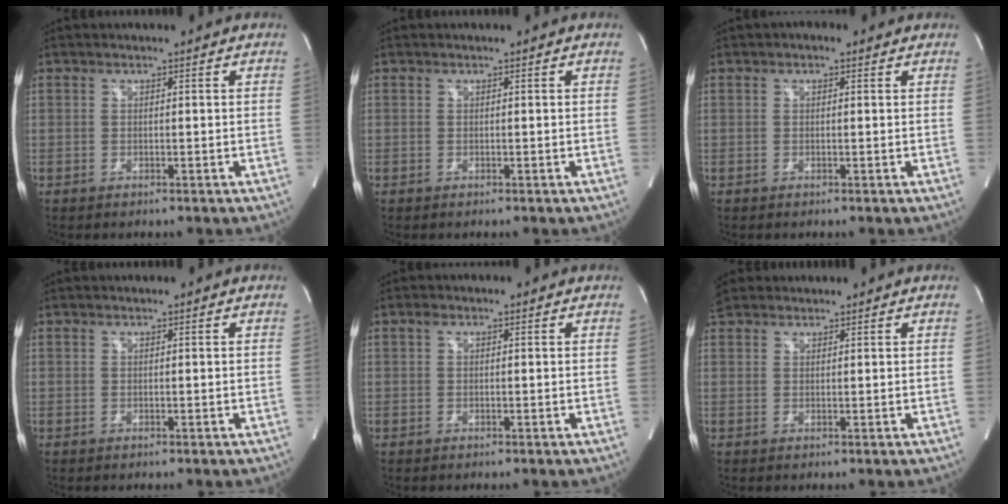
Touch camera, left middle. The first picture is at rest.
{"total": 0.0}
{"total": 1.2, "force": [0.6, 0.8, 0.7], "torque": [-0.018, 0.015, 0.005]}
{"total": 0.0}
{"total": 0.9, "force": [0.3, 0.5, 0.6], "torque": [-0.016, 0.010, 0.003]}
{"total": 3.6, "force": [3.1, 1.9, 0.5], "torque": [-0.015, 0.028, 0.056]}